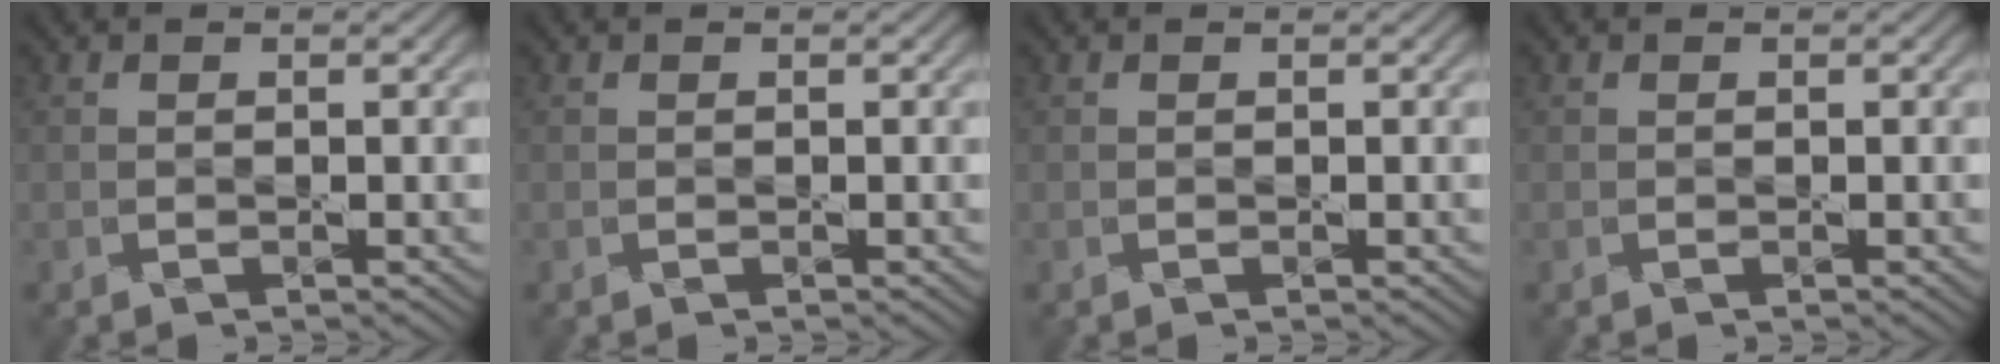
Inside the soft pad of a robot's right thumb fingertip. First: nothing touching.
{"total": 0.0}
{"total": 0.0}
{"total": 0.0}